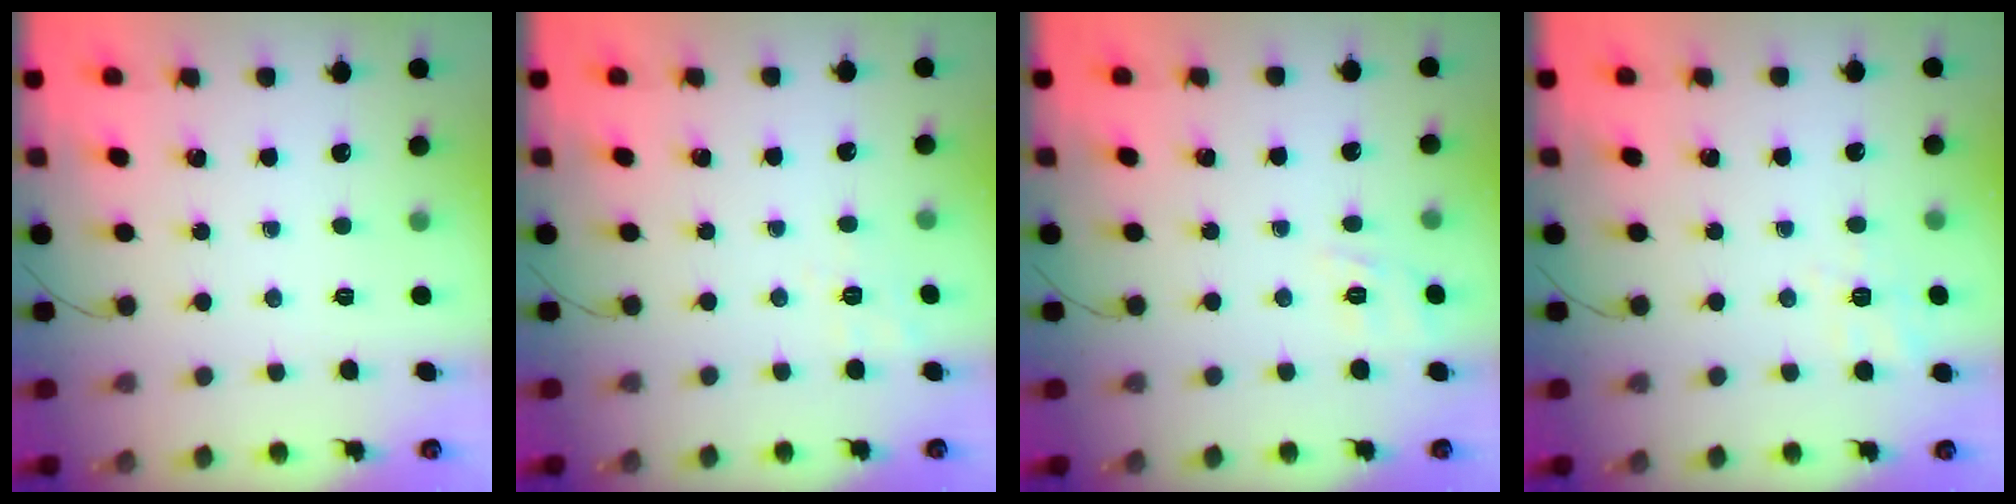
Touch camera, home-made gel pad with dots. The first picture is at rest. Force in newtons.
{"total": 2.8, "press": 2.1, "slide": 1.9}
{"total": 2.2, "press": 1.2, "slide": 1.8}
{"total": 2.4, "press": 1.0, "slide": 2.2}